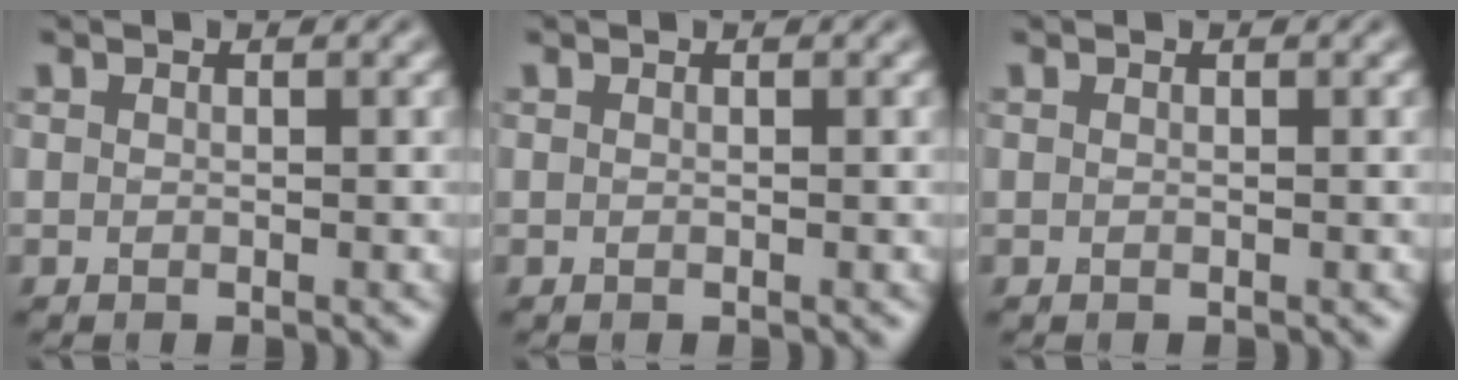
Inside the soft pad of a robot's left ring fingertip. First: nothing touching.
{"total": 0.0}
{"total": 0.0}